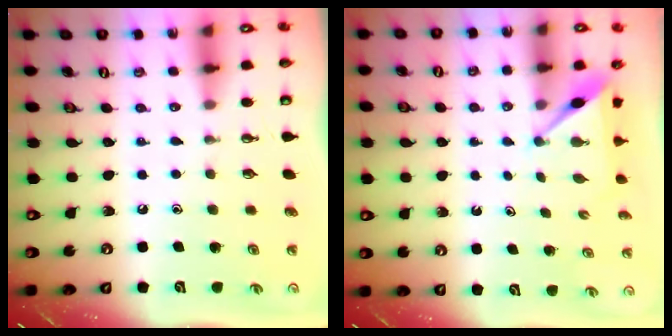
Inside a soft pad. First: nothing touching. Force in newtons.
{"total": 4.6, "press": 4.6, "slide": 0.4}